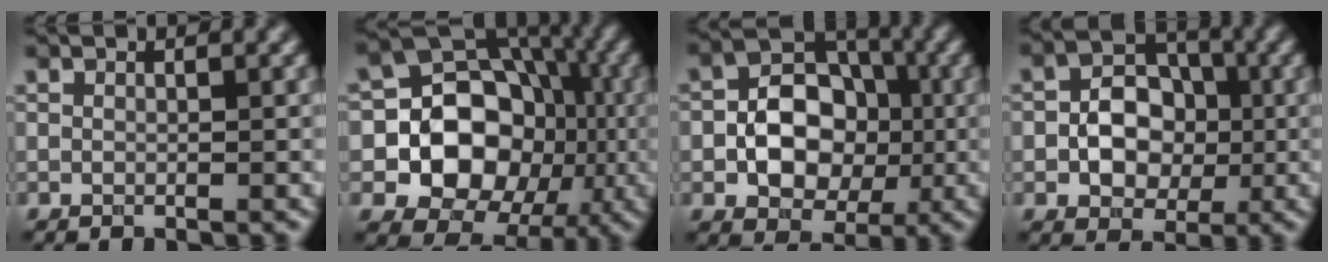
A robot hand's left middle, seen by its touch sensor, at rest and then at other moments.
{"total": 12.6, "force": [-1.9, 10.6, 6.5], "torque": [-0.074, -0.004, -0.058]}
{"total": 7.4, "force": [-1.2, 5.4, 5.0], "torque": [-0.069, 0.007, -0.023]}
{"total": 5.7, "force": [-0.8, 4.1, 3.8], "torque": [-0.052, 0.005, -0.017]}